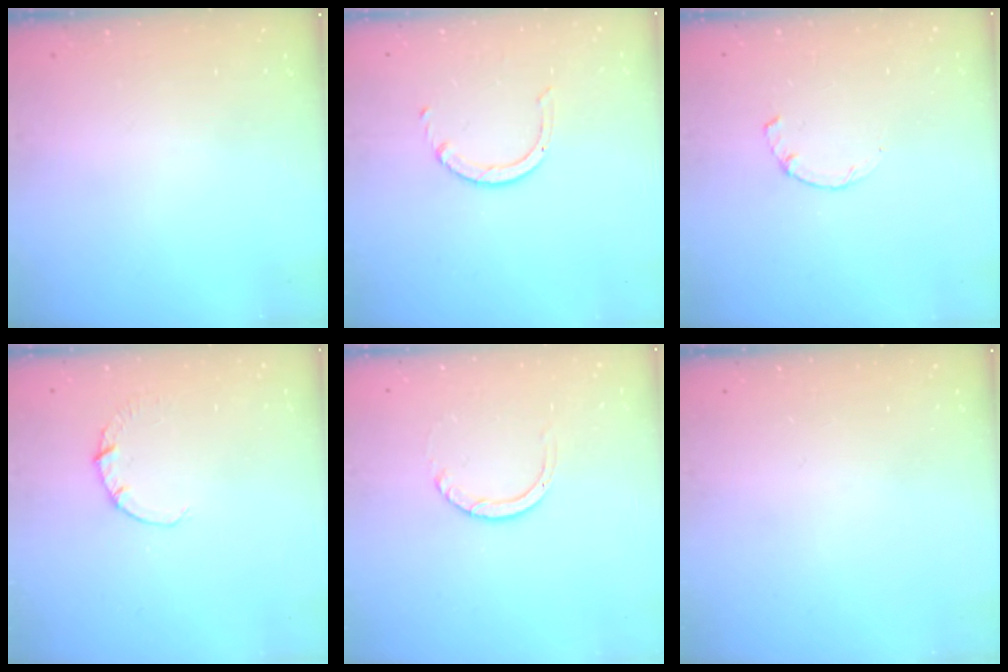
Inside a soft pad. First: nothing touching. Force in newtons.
{"total": 2.5, "press": 2.5, "slide": 0.2}
{"total": 1.7, "press": 1.7, "slide": 0.3}
{"total": 1.9, "press": 1.9, "slide": 0.3}
{"total": 3.5, "press": 3.5, "slide": 0.2}
{"total": 0.0}